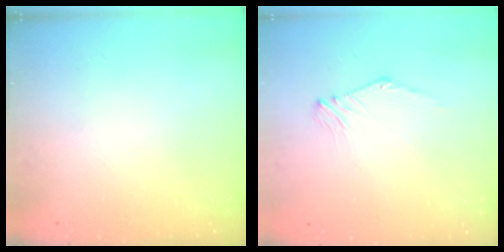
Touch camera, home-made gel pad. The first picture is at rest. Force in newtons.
{"total": 1.2, "press": 1.1, "slide": 0.4}